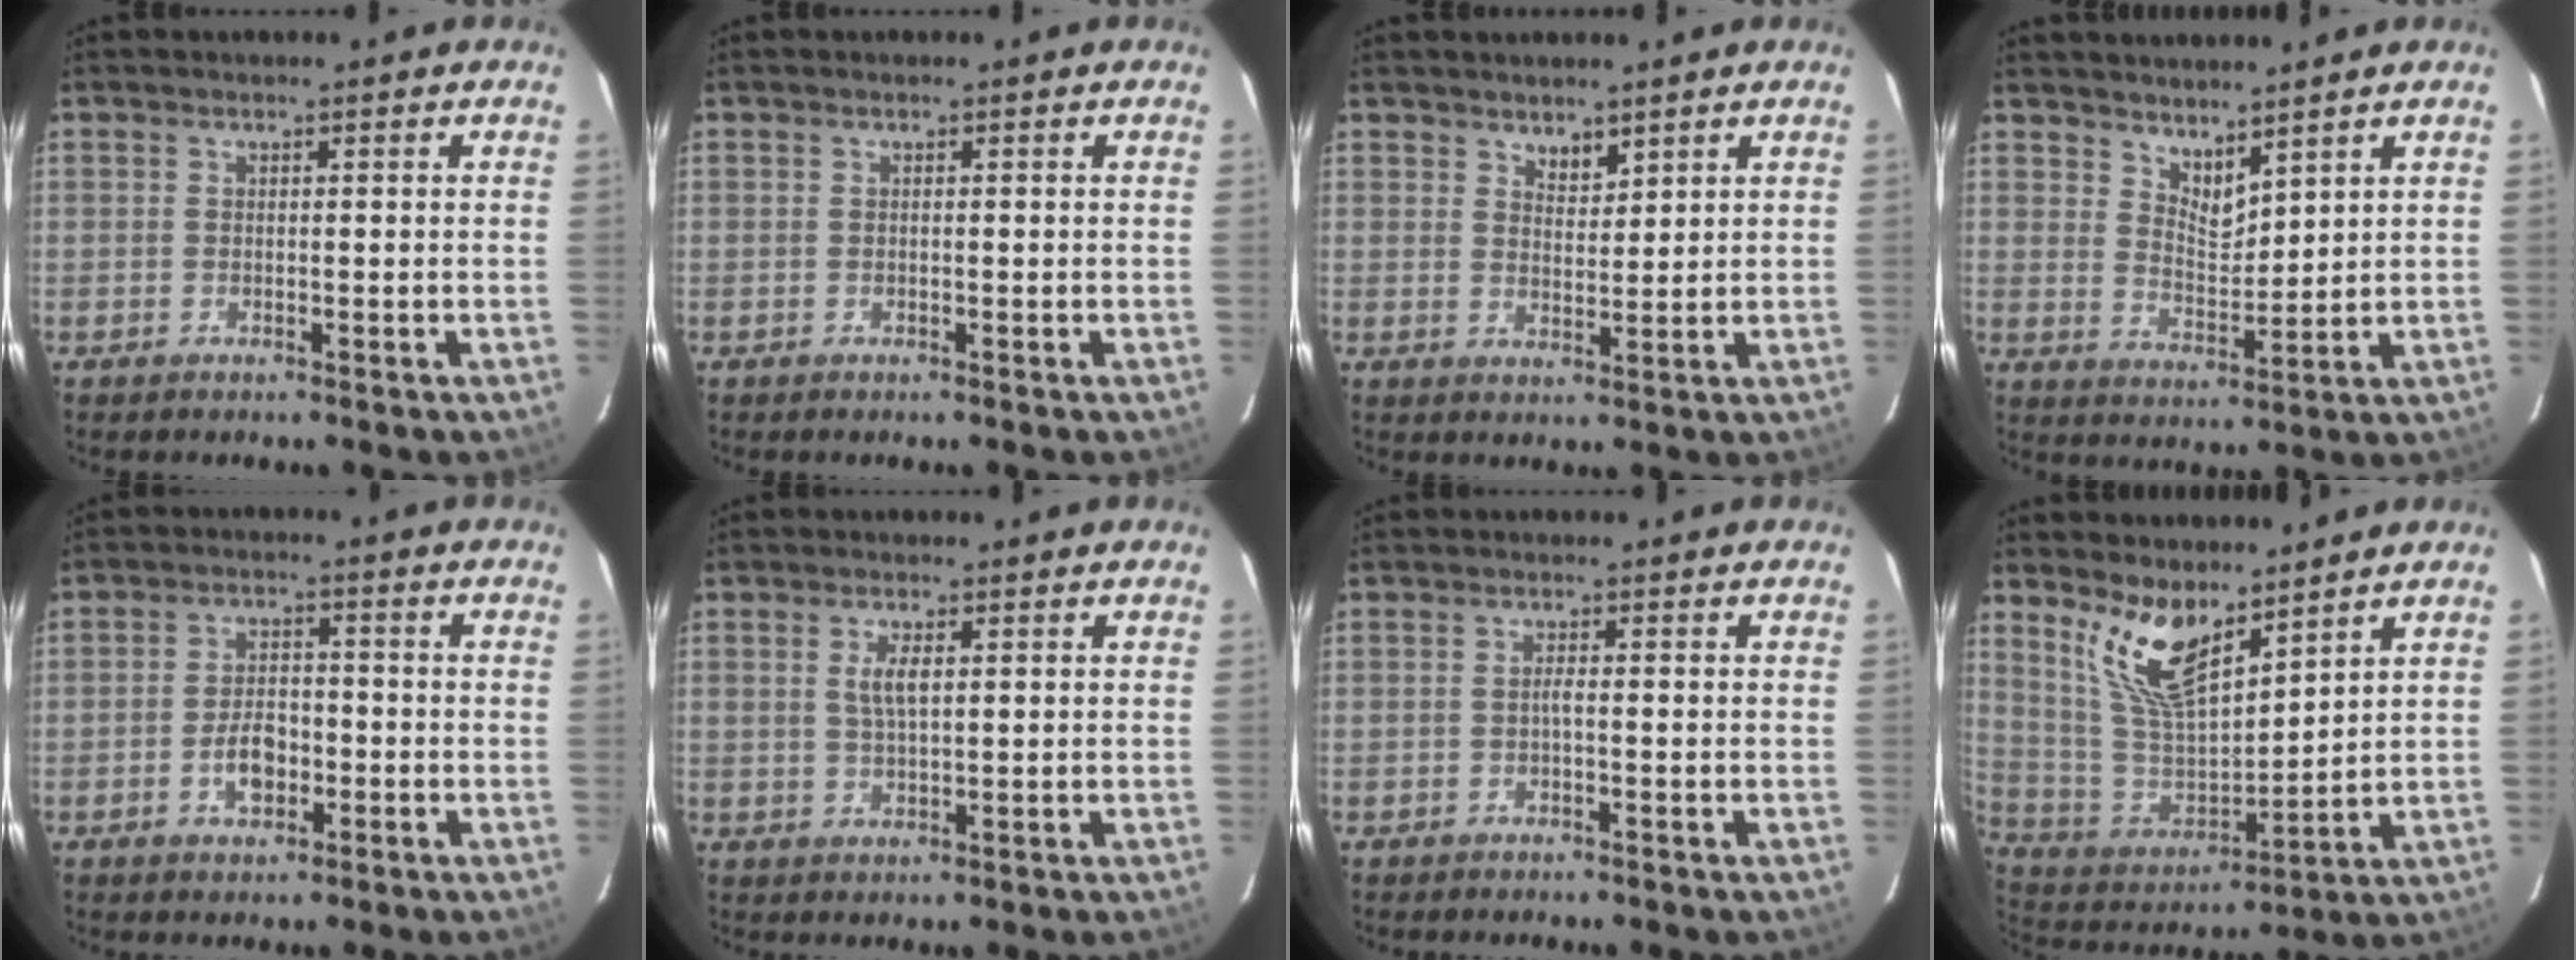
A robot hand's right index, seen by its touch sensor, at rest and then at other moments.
{"total": 0.0}
{"total": 3.0, "force": [2.5, 1.3, 1.2], "torque": [-0.015, 0.000, 0.043]}
{"total": 5.5, "force": [4.7, 1.9, 2.1], "torque": [-0.028, -0.006, 0.086]}
{"total": 5.3, "force": [-2.1, 3.2, 3.7], "torque": [-0.073, 0.009, -0.032]}
{"total": 3.3, "force": [1.0, 1.2, 2.9], "torque": [-0.055, 0.003, 0.021]}
{"total": 0.7, "force": [-0.3, -0.1, 0.6], "torque": [-0.007, 0.005, -0.007]}
{"total": 13.2, "force": [9.0, 5.0, 8.2], "torque": [-0.166, -0.006, 0.192]}